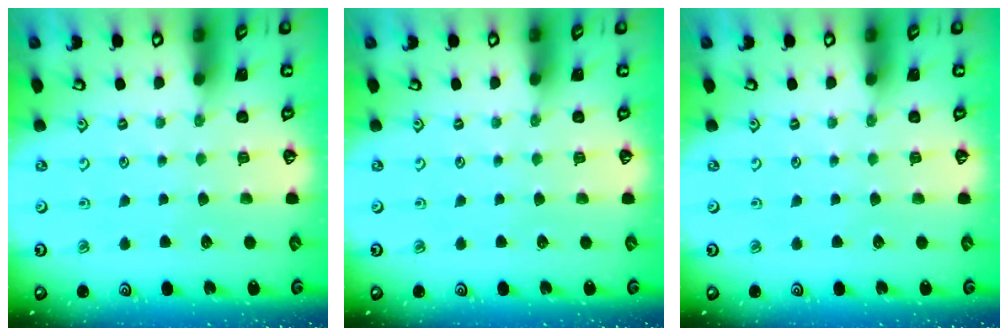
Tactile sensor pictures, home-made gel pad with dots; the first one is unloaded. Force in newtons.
{"total": 0.0}
{"total": 0.0}